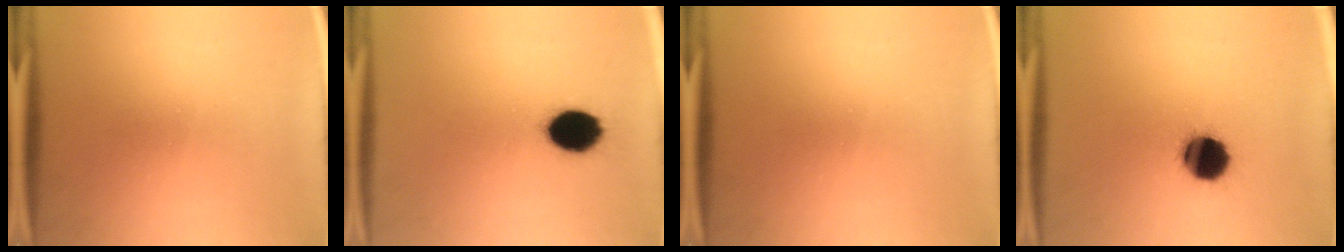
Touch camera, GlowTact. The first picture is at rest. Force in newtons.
{"total": 10.8}
{"total": 0.0}
{"total": 11.2}